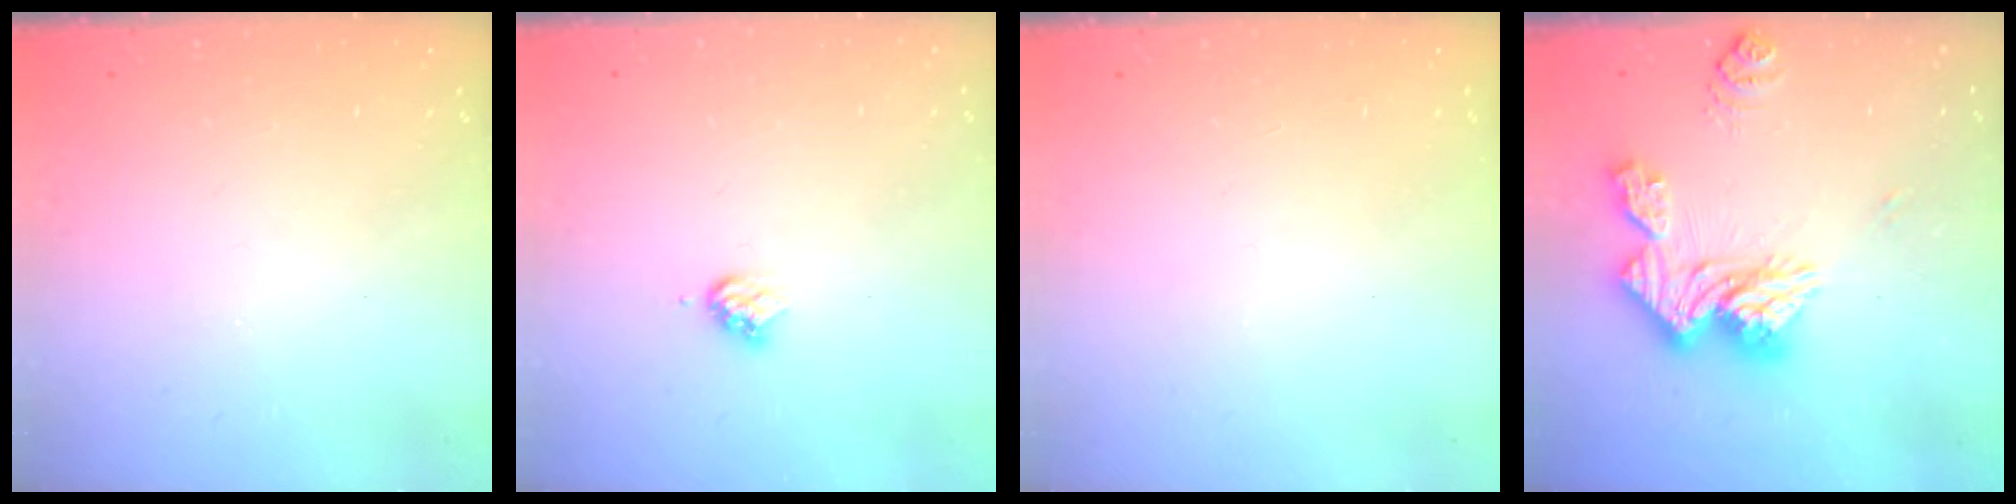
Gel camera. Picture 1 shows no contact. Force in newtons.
{"total": 3.7, "press": 3.7, "slide": 0.4}
{"total": 0.0}
{"total": 15.4, "press": 15.3, "slide": 1.1}